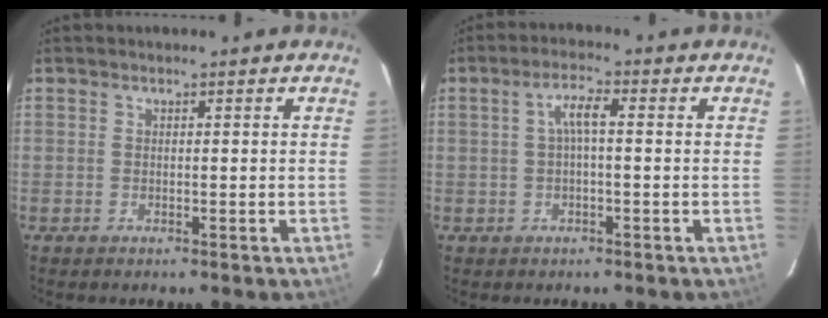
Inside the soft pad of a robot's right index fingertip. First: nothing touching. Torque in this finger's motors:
{"motor_torque": [0.69, 0.19, 0.29, 0.09]}